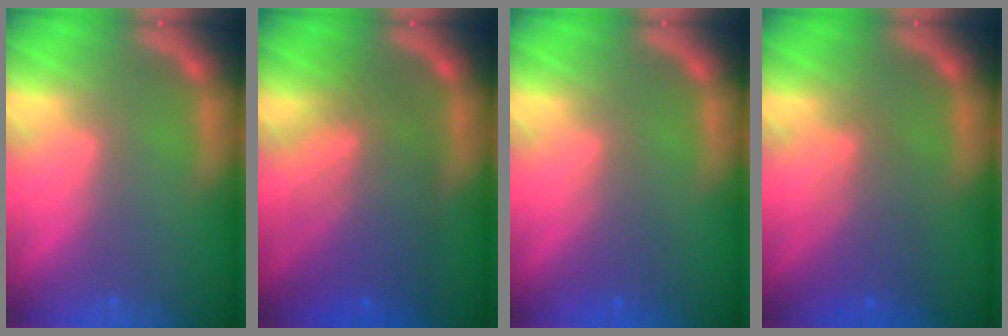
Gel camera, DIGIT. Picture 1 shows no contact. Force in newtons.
{"total": 8.1}
{"total": 2.0}
{"total": 3.6}